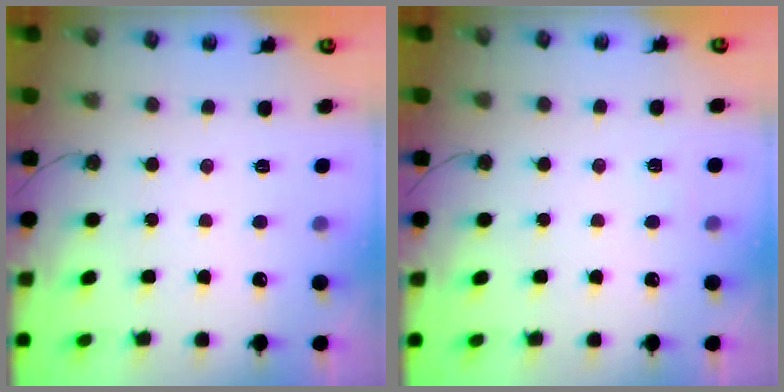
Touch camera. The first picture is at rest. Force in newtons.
{"total": 2.7, "press": 2.4, "slide": 1.3}